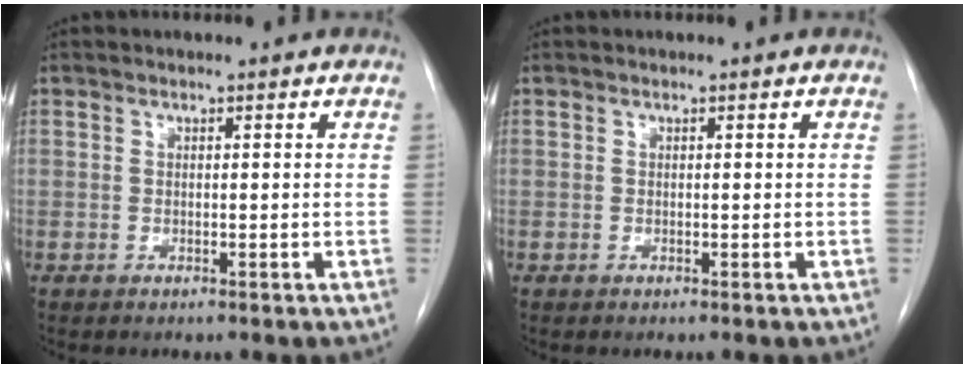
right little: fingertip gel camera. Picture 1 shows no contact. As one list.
[{"total": 0.0}]